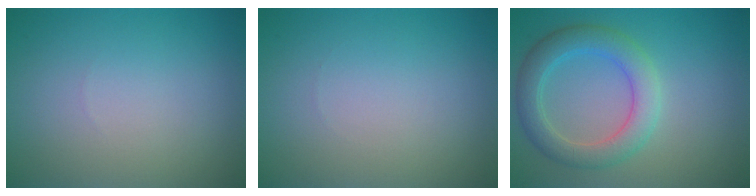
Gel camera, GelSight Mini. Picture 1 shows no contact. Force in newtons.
{"total": 0.0}
{"total": 4.6, "press": 4.6, "slide": 0.3}